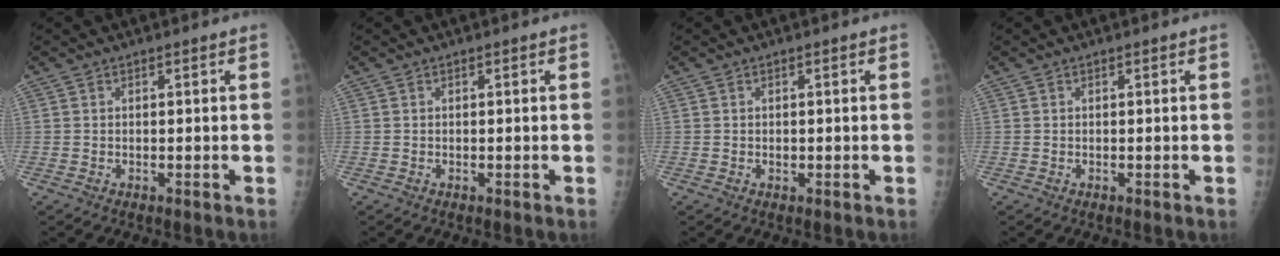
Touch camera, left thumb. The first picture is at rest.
{"total": 0.0}
{"total": 0.6, "force": [-0.1, 0.5, 0.3], "torque": [0.000, 0.001, -0.001]}
{"total": 0.0}